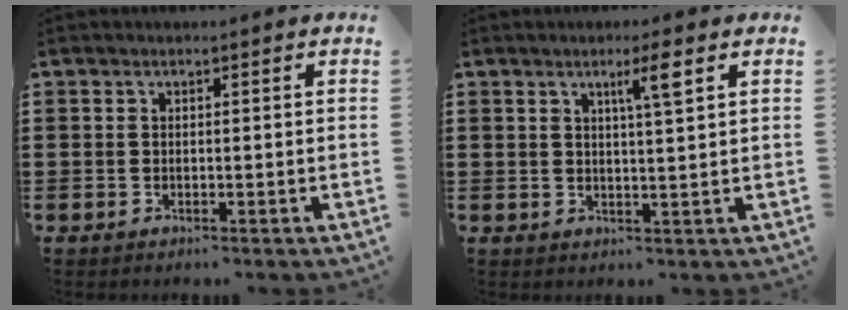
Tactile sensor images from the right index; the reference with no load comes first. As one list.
[{"total": 3.9, "force": [2.0, 0.0, 3.3], "torque": [-0.055, -0.007, 0.028]}]